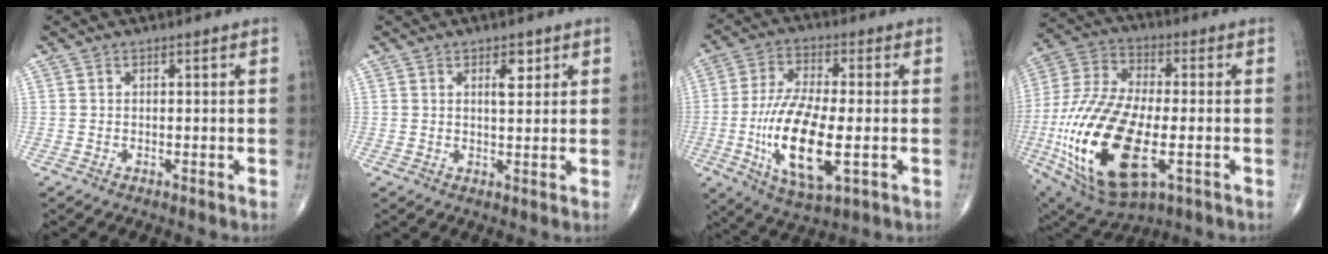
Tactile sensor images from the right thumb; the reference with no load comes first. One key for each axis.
{"total": 3.5, "fx": 1.6, "fy": 1.5, "fz": 2.7, "tx": -0.029, "ty": -0.009, "tz": 0.025}
{"total": 16.3, "fx": -3.2, "fy": 5.9, "fz": 14.9, "tx": -0.292, "ty": -0.005, "tz": -0.053}
{"total": 25.6, "fx": -6.1, "fy": 12.1, "fz": 21.8, "tx": -0.476, "ty": -0.008, "tz": -0.094}